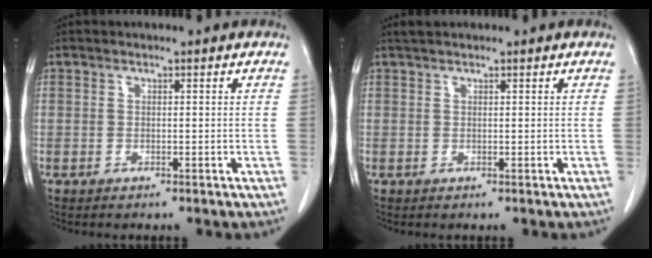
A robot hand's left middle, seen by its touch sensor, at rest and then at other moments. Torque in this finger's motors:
{"motor_torque": [0.33, -0.28, -0.02, -0.01]}